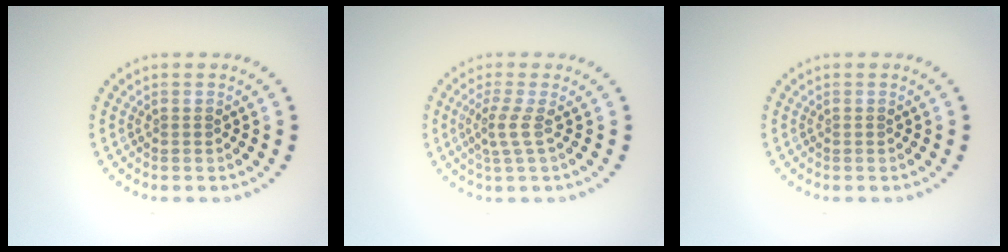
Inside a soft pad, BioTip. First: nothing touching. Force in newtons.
{"total": 2.0, "press": 1.4, "slide": 1.4}
{"total": 0.0}